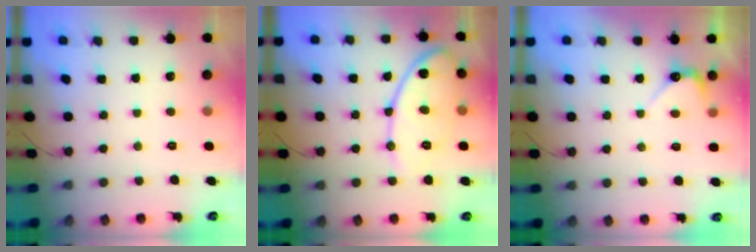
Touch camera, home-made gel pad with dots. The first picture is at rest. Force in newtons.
{"total": 13.1, "press": 13.0, "slide": 0.8}
{"total": 2.9, "press": 2.9, "slide": 0.3}